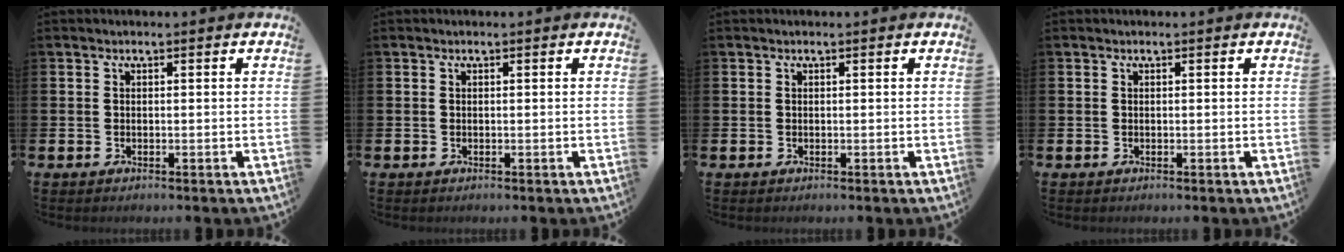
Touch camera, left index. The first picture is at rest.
{"total": 0.0}
{"total": 0.0}
{"total": 0.0}